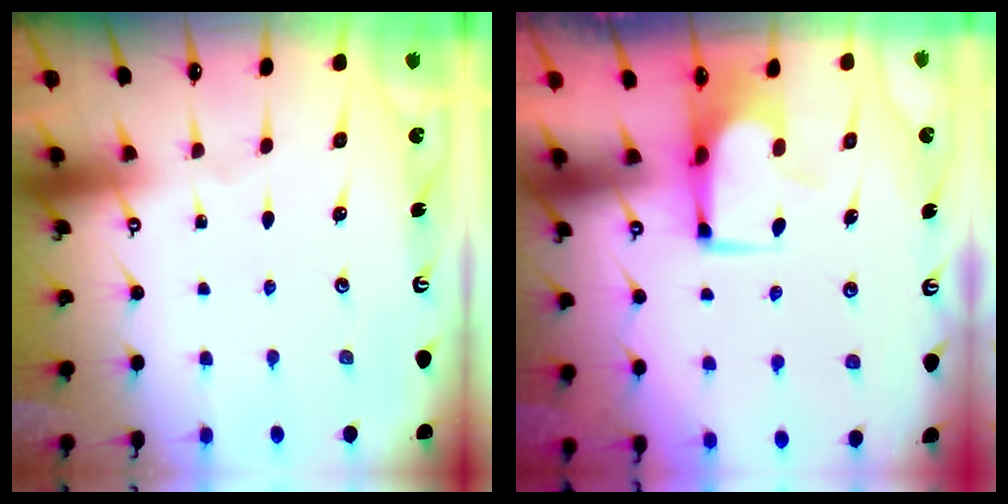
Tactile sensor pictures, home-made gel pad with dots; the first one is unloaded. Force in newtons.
{"total": 0.6, "press": 0.3, "slide": 0.5}